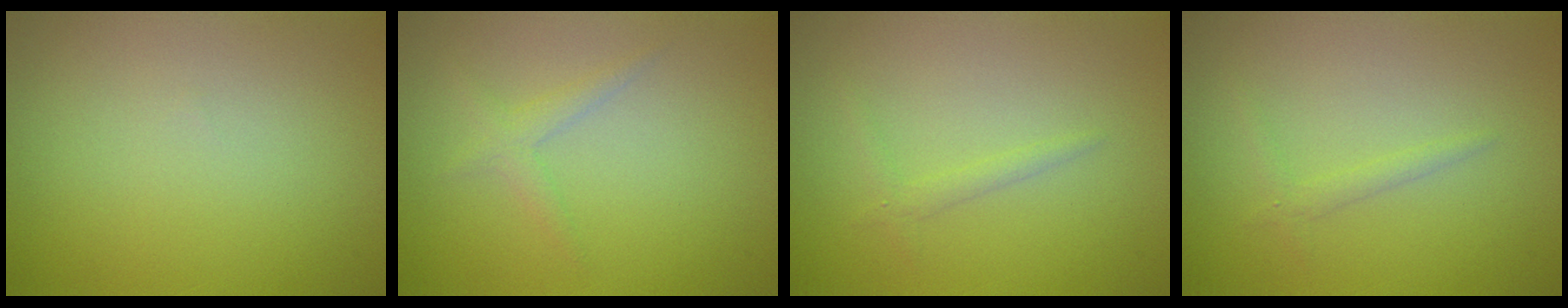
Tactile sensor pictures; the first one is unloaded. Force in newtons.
{"total": 1.3, "press": 1.3, "slide": 0.2}
{"total": 0.9, "press": 0.9, "slide": 0.1}
{"total": 0.9, "press": 0.9, "slide": 0.1}